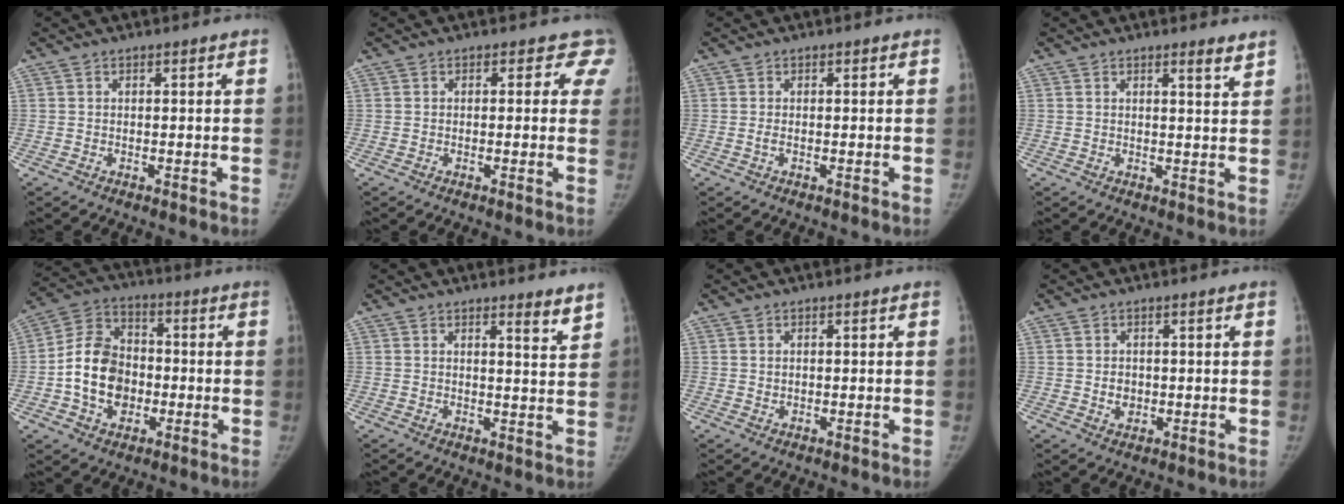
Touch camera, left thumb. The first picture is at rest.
{"total": 3.3, "force": [2.2, 2.2, 1.0], "torque": [0.026, -0.006, 0.000]}
{"total": 0.6, "force": [-0.1, 0.3, 0.5], "torque": [-0.009, -0.001, -0.004]}
{"total": 2.5, "force": [2.0, 0.1, 1.4], "torque": [-0.018, -0.017, 0.028]}
{"total": 13.2, "force": [-2.2, 10.1, 8.1], "torque": [-0.121, 0.027, -0.044]}
{"total": 3.6, "force": [2.9, 0.4, 2.1], "torque": [-0.023, -0.027, 0.037]}
{"total": 0.6, "force": [0.2, 0.5, 0.3], "torque": [-0.002, -0.001, 0.005]}
{"total": 2.3, "force": [0.0, 1.9, 1.3], "torque": [-0.013, 0.000, 0.005]}